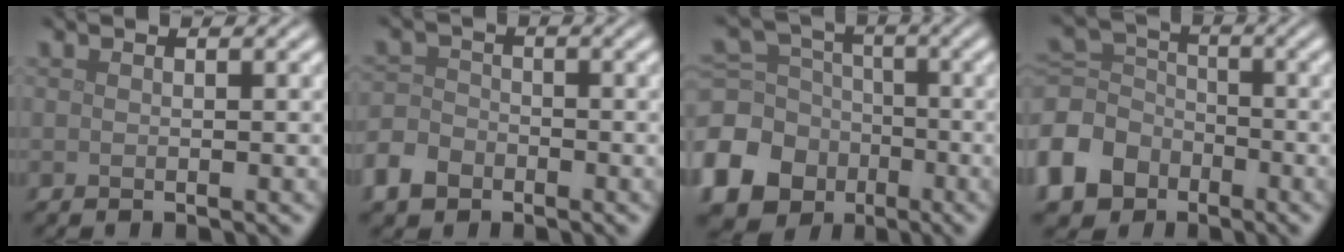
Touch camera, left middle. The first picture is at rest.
{"total": 3.6, "force": [-2.2, 2.5, 1.3], "torque": [-0.032, -0.001, -0.053]}
{"total": 11.6, "force": [-4.9, 9.9, 3.7], "torque": [-0.109, -0.031, -0.107]}
{"total": 8.1, "force": [-4.1, 6.2, 3.2], "torque": [-0.091, -0.004, -0.102]}